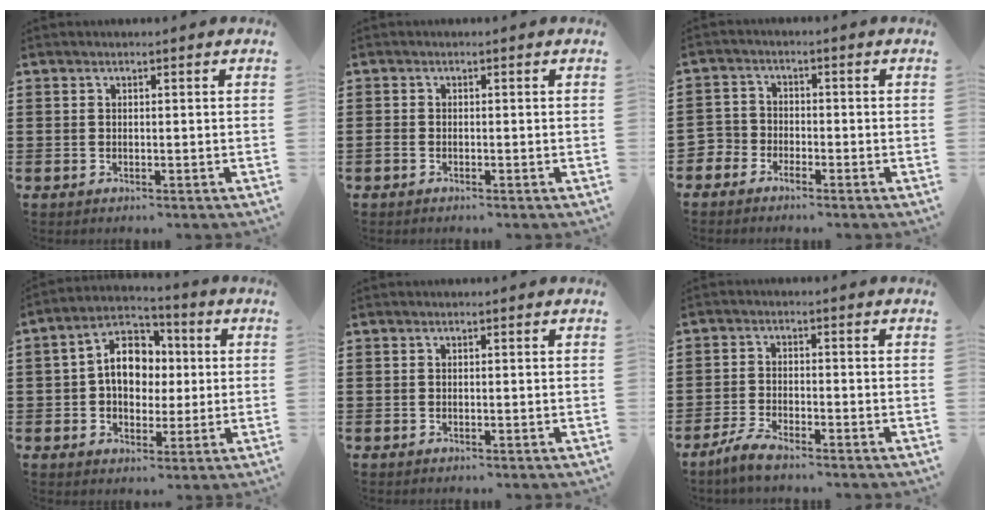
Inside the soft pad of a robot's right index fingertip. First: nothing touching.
{"total": 0.8, "force": [-0.7, 0.3, 0.3], "torque": [-0.006, -0.001, -0.014]}
{"total": 2.9, "force": [-2.6, 1.4, -0.2], "torque": [-0.017, 0.000, -0.061]}
{"total": 9.3, "force": [0.5, 6.6, 6.5], "torque": [-0.122, 0.013, 0.004]}
{"total": 0.0}
{"total": 3.4, "force": [-3.0, 0.6, 1.4], "torque": [-0.040, 0.003, -0.063]}